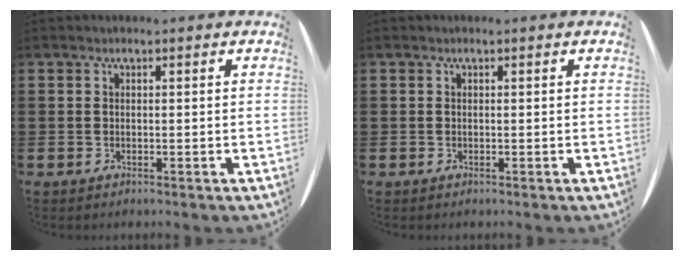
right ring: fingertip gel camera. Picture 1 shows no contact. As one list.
[{"total": 0.0}]